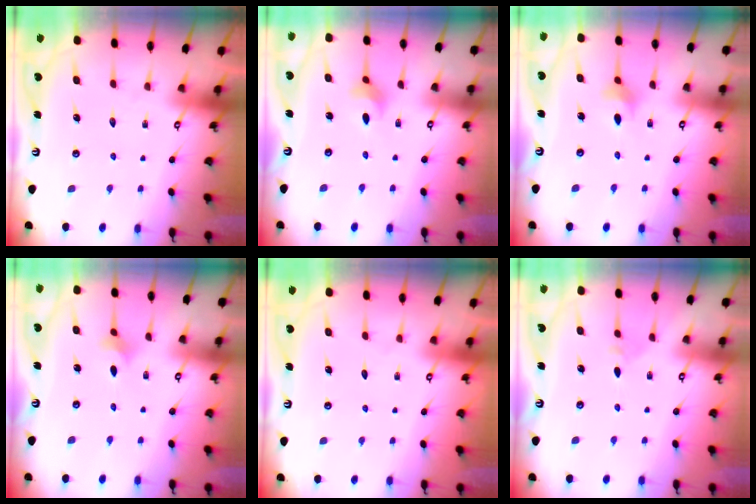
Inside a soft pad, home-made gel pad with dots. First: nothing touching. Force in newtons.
{"total": 3.2, "press": 3.1, "slide": 0.8}
{"total": 3.6, "press": 3.6, "slide": 0.6}
{"total": 1.9, "press": 1.8, "slide": 0.5}
{"total": 0.0}
{"total": 2.2, "press": 2.1, "slide": 0.6}